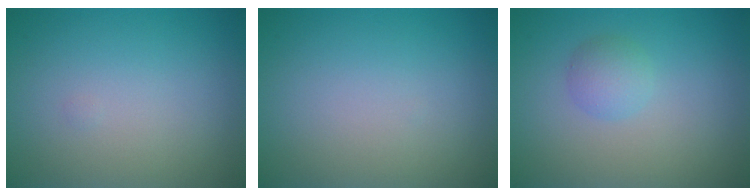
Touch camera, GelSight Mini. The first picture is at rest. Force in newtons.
{"total": 0.0}
{"total": 1.9, "press": 1.9, "slide": 0.1}